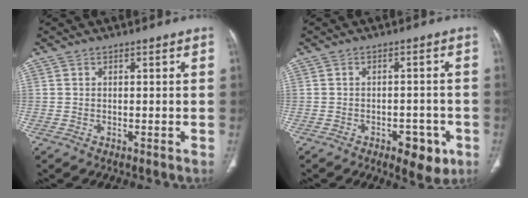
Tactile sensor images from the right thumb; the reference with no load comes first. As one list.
[{"total": 6.7, "force": [-3.2, 3.4, 4.8], "torque": [-0.043, 0.012, -0.037]}]